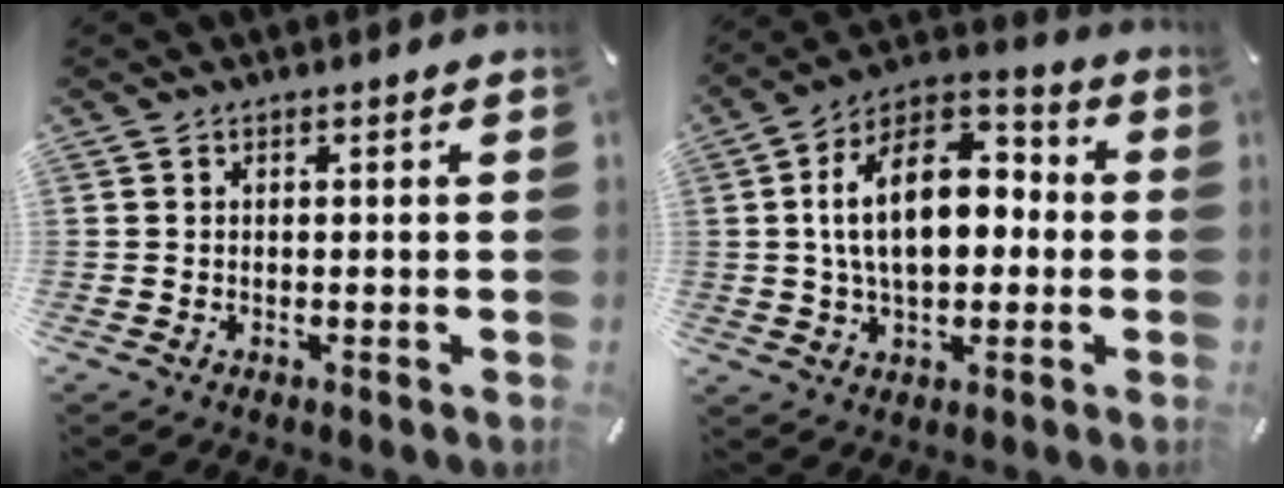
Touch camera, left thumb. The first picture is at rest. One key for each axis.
{"total": 17.1, "fx": 1.1, "fy": 11.0, "fz": 13.1, "tx": -0.239, "ty": 0.009, "tz": 0.015}